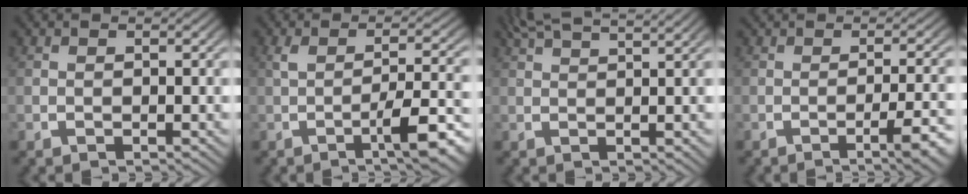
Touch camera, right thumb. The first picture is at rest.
{"total": 5.5, "force": [-1.4, 1.5, 5.1], "torque": [-0.076, 0.002, -0.017]}
{"total": 4.1, "force": [3.5, 0.4, 2.1], "torque": [-0.027, 0.005, 0.059]}
{"total": 4.2, "force": [-1.8, 0.9, 3.6], "torque": [-0.050, 0.006, -0.032]}